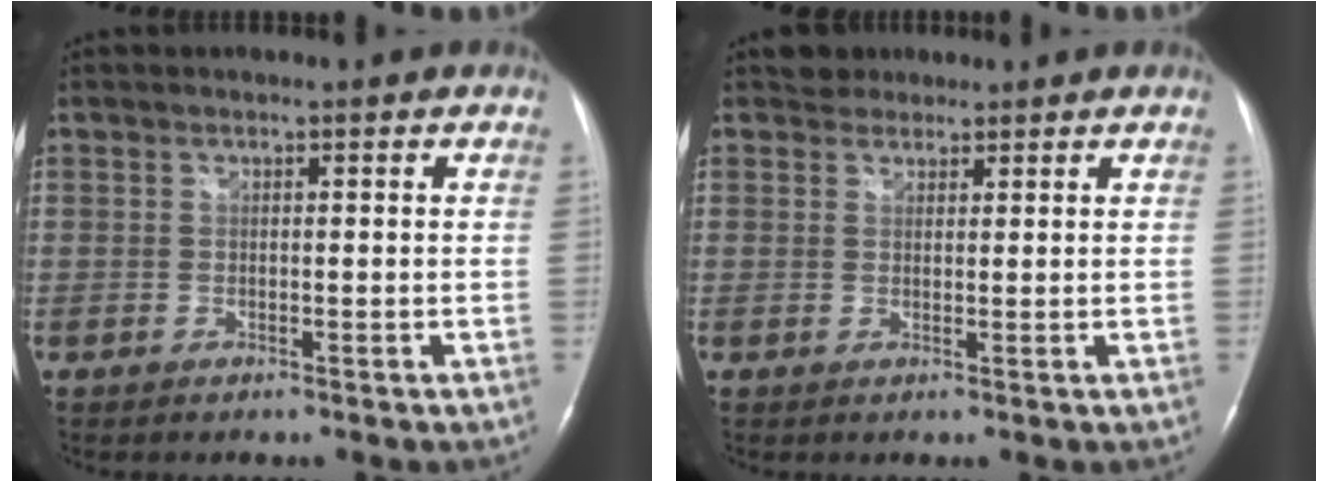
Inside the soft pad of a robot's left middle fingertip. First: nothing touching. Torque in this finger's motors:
{"motor_torque": [0.03, -0.02, -0.07, 0.00]}